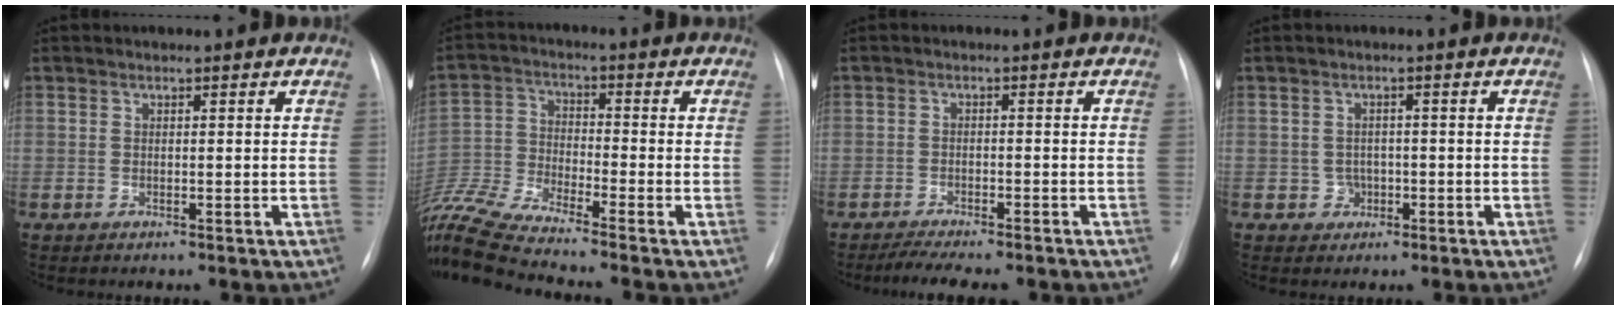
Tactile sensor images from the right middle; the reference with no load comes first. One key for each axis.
{"total": 11.4, "fx": -10.5, "fy": -1.9, "fz": 4.3, "tx": -0.089, "ty": -0.018, "tz": -0.204}
{"total": 6.7, "fx": -5.7, "fy": 1.6, "fz": 3.2, "tx": -0.044, "ty": -0.008, "tz": -0.082}
{"total": 2.2, "fx": -0.7, "fy": 2.0, "fz": 0.3, "tx": 0.001, "ty": 0.008, "tz": -0.008}